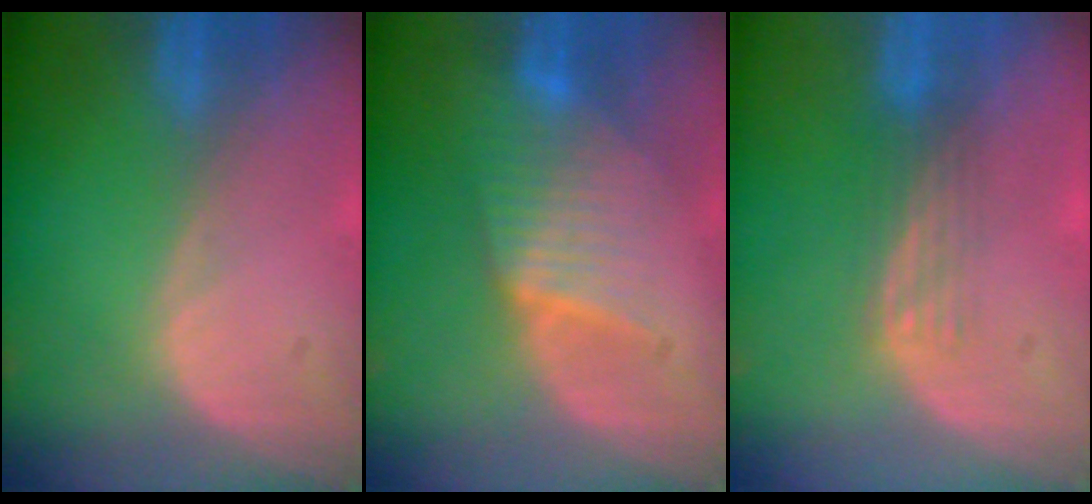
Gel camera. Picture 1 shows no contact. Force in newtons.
{"total": 6.5, "press": 6.4, "slide": 1.0}
{"total": 2.9, "press": 2.7, "slide": 1.2}